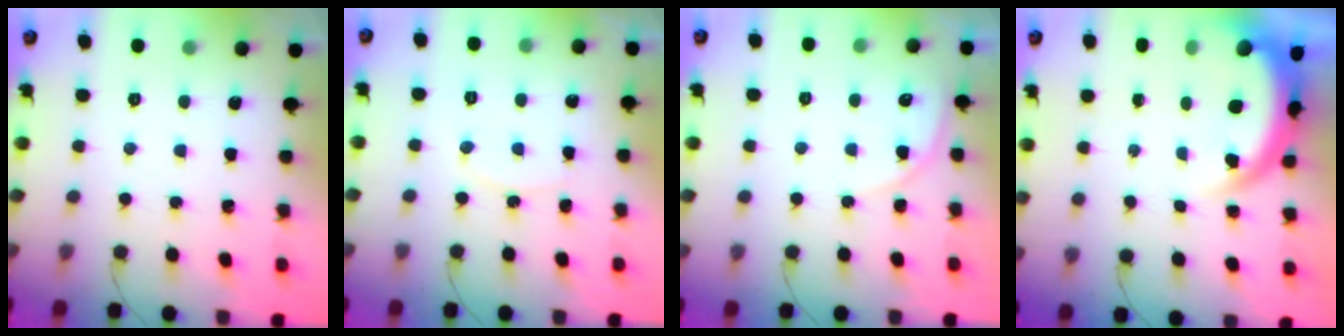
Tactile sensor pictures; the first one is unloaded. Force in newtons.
{"total": 7.4, "press": 7.4, "slide": 0.1}
{"total": 4.6, "press": 4.6, "slide": 0.3}
{"total": 5.1, "press": 5.1, "slide": 0.3}